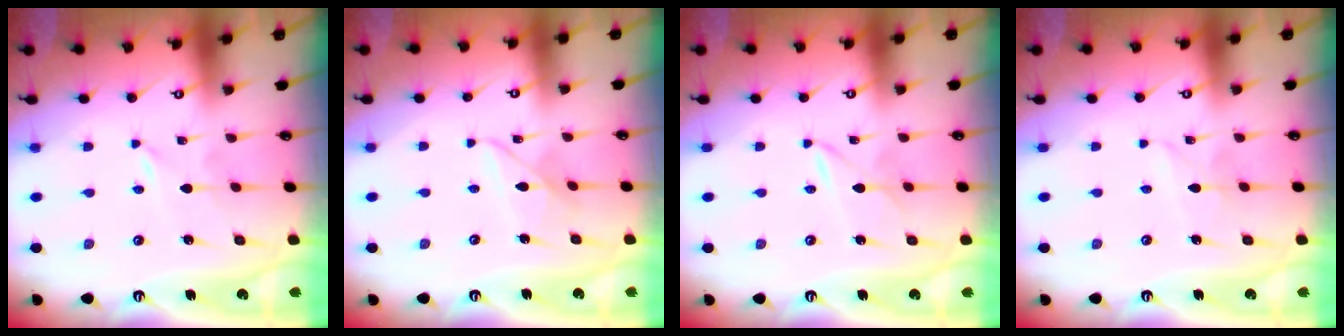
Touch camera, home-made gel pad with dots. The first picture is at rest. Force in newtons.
{"total": 6.8, "press": 6.8, "slide": 0.4}
{"total": 2.1, "press": 2.1, "slide": 0.4}
{"total": 2.3, "press": 2.3, "slide": 0.2}